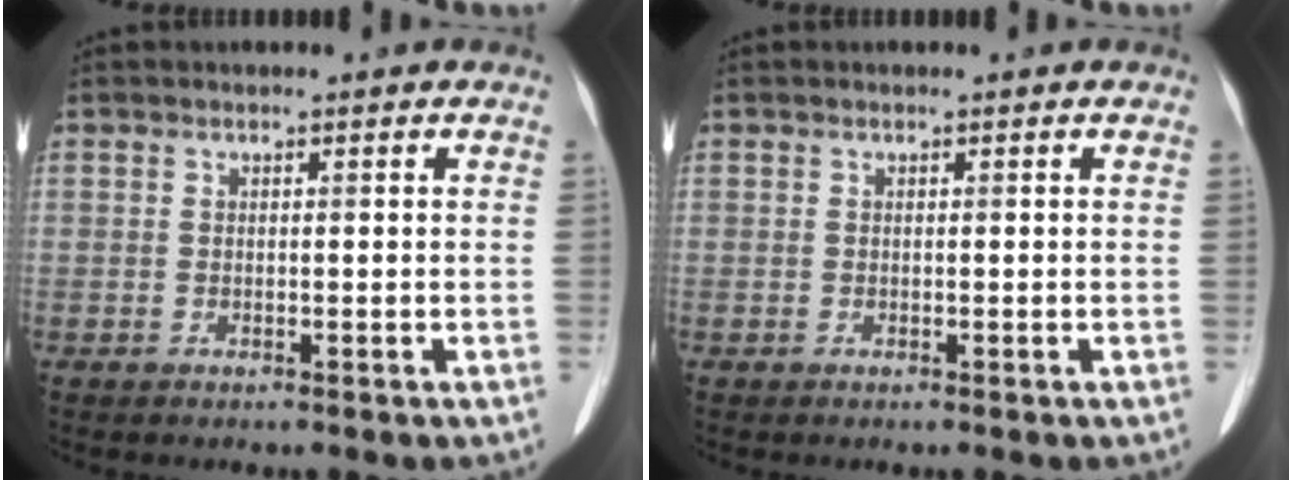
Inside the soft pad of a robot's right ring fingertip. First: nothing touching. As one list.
[{"total": 0.0}]